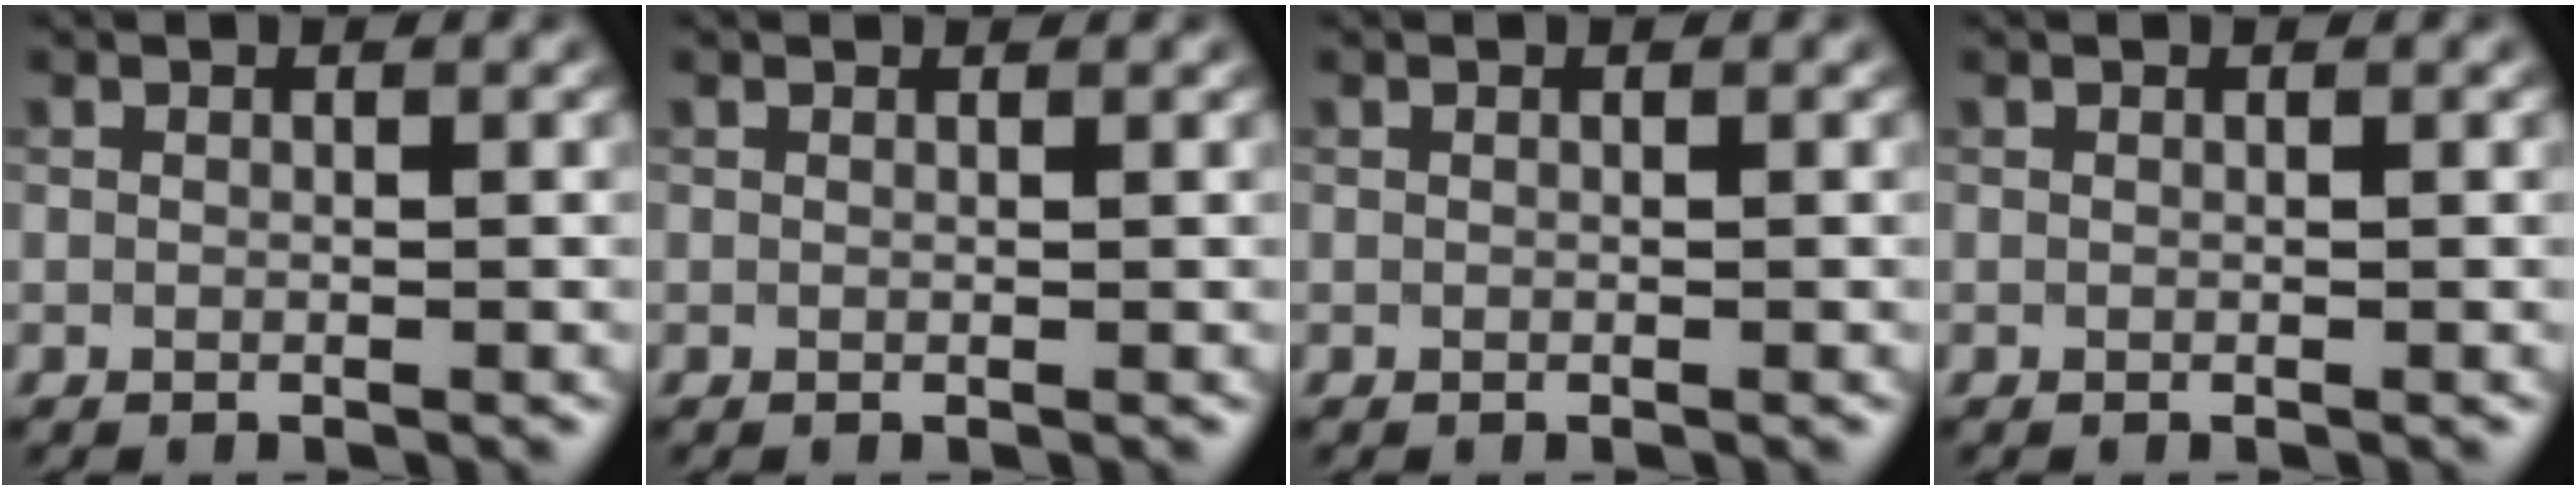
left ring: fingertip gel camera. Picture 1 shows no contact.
{"total": 0.9, "force": [0.9, 0.0, 0.2], "torque": [-0.007, -0.004, 0.007]}
{"total": 0.0}
{"total": 0.0}